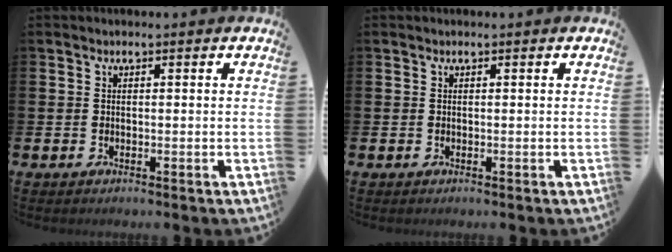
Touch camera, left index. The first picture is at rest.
{"total": 0.0}